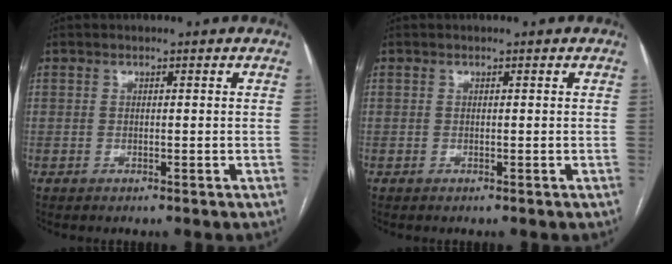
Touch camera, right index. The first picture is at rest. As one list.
[{"total": 0.0}]